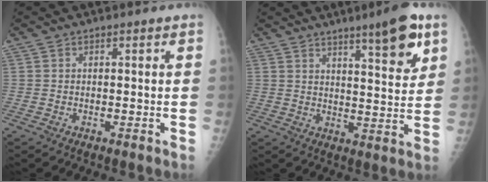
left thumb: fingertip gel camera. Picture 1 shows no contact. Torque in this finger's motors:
{"motor_torque": [-0.09, 0.08, -0.17, -0.16, 0.08]}